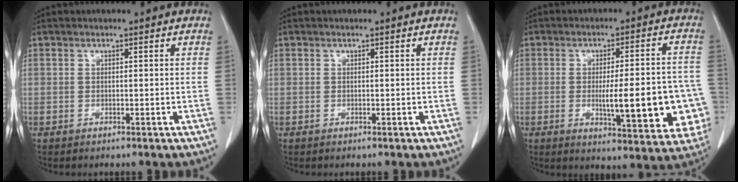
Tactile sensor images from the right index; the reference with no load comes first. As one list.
[{"total": 0.0}, {"total": 15.3, "force": [-3.2, 3.3, 14.6], "torque": [-0.151, 0.017, -0.024]}]